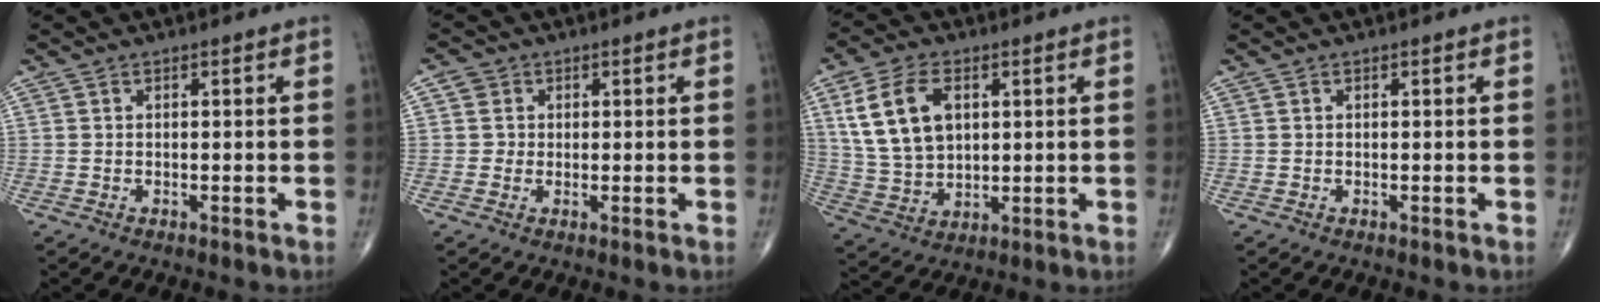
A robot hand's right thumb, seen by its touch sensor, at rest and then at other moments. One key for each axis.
{"total": 2.6, "fx": 0.5, "fy": 2.5, "fz": 0.4, "tx": 0.009, "ty": 0.002, "tz": 0.004}
{"total": 12.6, "fx": 3.9, "fy": 7.9, "fz": 9.0, "tx": -0.169, "ty": -0.006, "tz": 0.083}
{"total": 0.0}